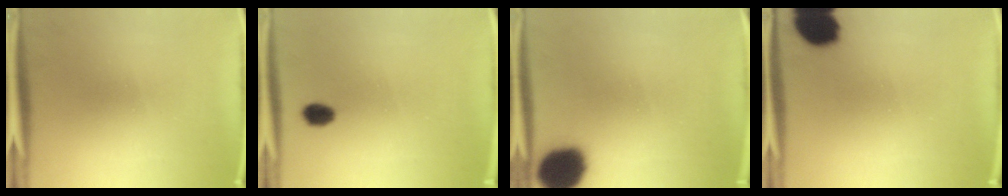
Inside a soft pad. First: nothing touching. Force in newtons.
{"total": 3.2}
{"total": 15.6}
{"total": 11.9}